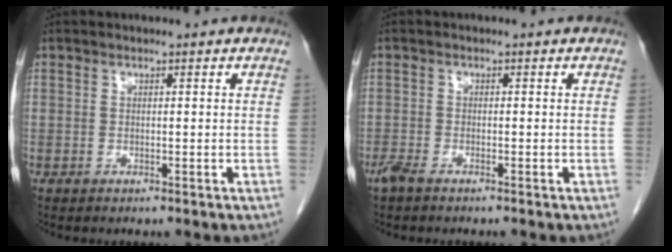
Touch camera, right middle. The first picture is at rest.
{"total": 2.1, "force": [-1.7, 0.5, 1.2], "torque": [-0.029, -0.004, -0.033]}